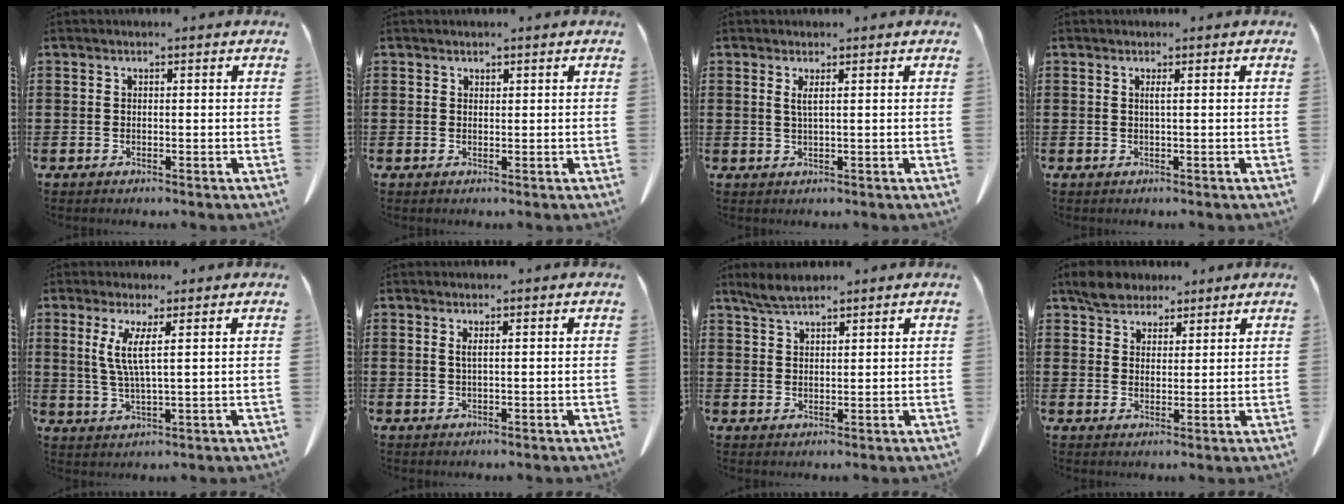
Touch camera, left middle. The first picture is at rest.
{"total": 0.8, "force": [0.7, 0.3, -0.1], "torque": [-0.001, 0.000, 0.014]}
{"total": 1.5, "force": [0.7, -0.1, 1.3], "torque": [-0.029, -0.002, 0.012]}
{"total": 0.8, "force": [0.2, -0.3, 0.7], "torque": [-0.014, -0.005, 0.004]}
{"total": 4.8, "force": [1.9, 0.0, 4.4], "torque": [-0.093, -0.004, 0.032]}
{"total": 1.0, "force": [0.4, 0.0, 1.0], "torque": [-0.021, -0.001, 0.007]}
{"total": 3.2, "force": [2.6, 0.7, 1.6], "torque": [-0.038, 0.002, 0.050]}
{"total": 4.2, "force": [3.6, 2.0, 0.7], "torque": [-0.019, 0.003, 0.066]}